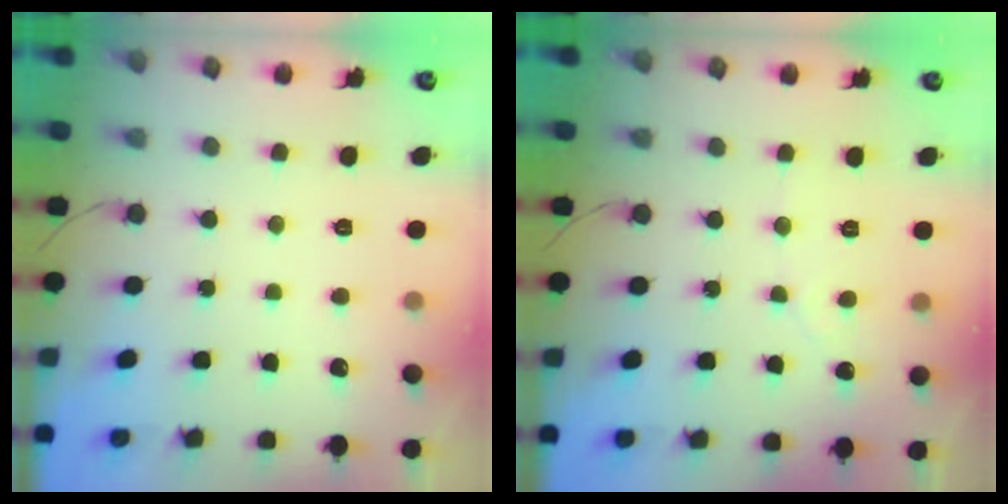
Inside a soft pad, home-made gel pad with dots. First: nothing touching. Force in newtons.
{"total": 2.8, "press": 2.8, "slide": 0.2}